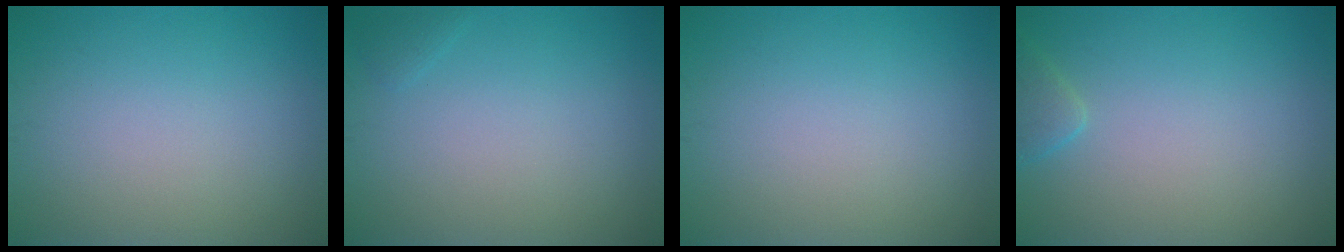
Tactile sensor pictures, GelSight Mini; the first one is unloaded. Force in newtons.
{"total": 0.5, "press": 0.5, "slide": 0.0}
{"total": 0.0}
{"total": 1.4, "press": 1.4, "slide": 0.2}